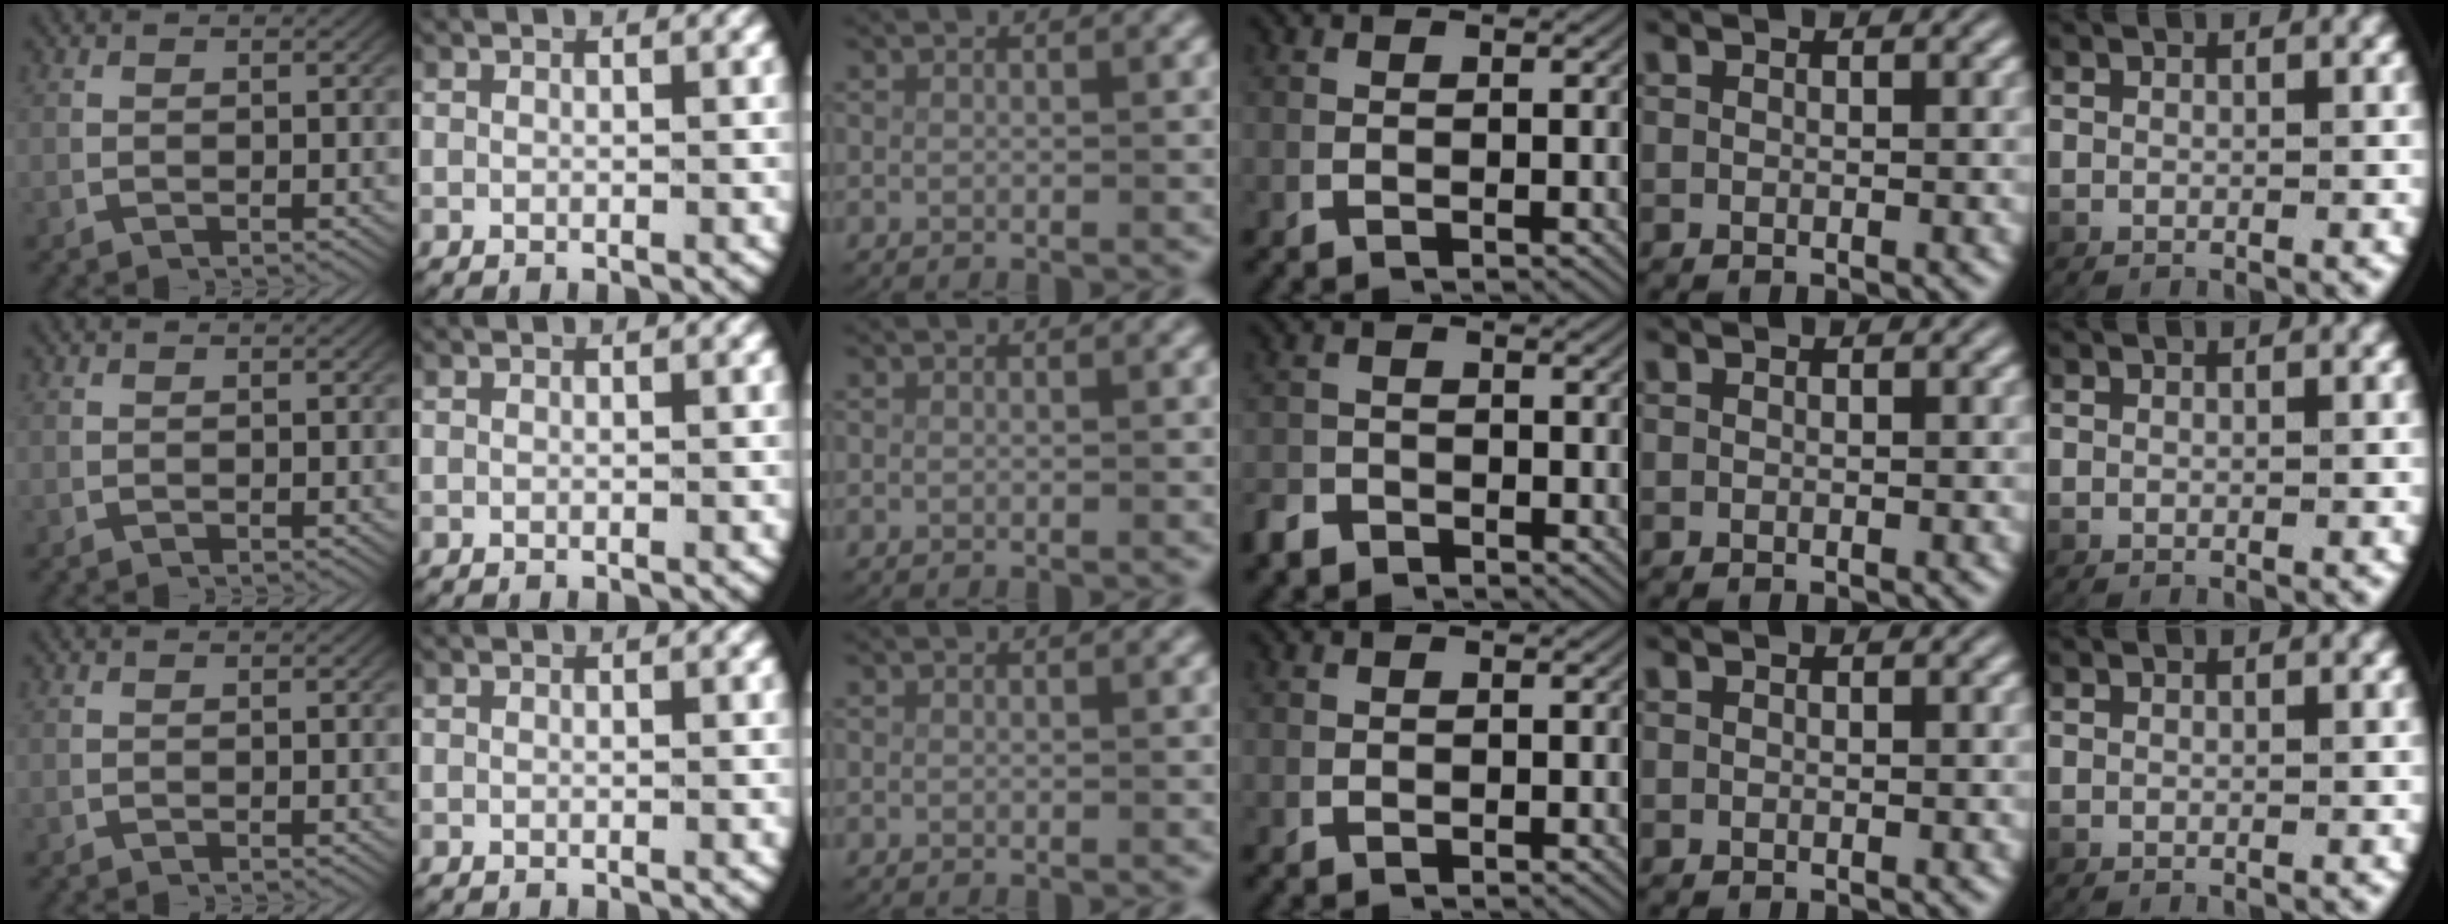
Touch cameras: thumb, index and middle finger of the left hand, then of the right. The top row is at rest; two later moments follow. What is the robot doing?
{"motion": "lift_and_place", "object": "paper towel"}